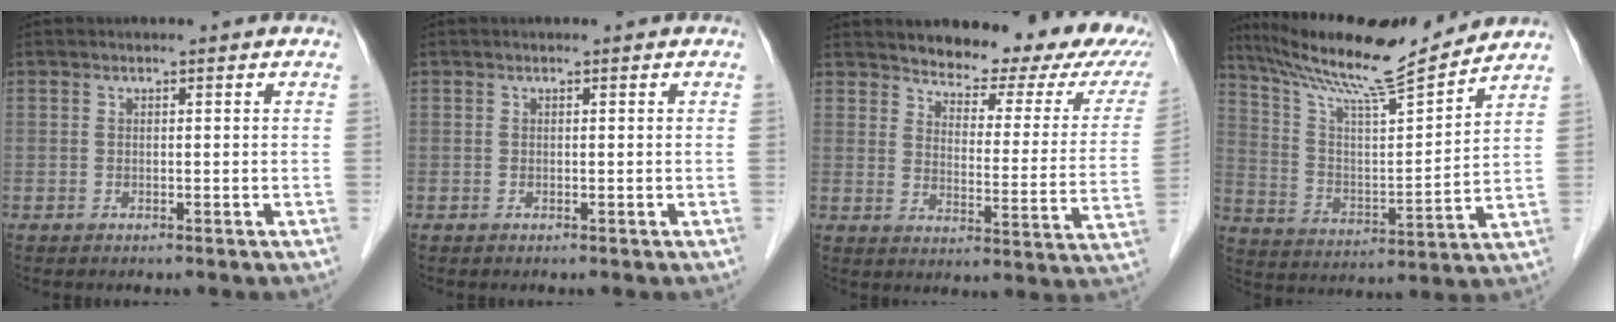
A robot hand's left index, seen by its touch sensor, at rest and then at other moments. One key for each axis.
{"total": 0.0}
{"total": 17.2, "fx": 14.3, "fy": 5.1, "fz": 8.2, "tx": -0.073, "ty": -0.014, "tz": 0.156}
{"total": 17.0, "fx": 15.3, "fy": -0.2, "fz": 7.2, "tx": -0.134, "ty": 0.003, "tz": 0.259}